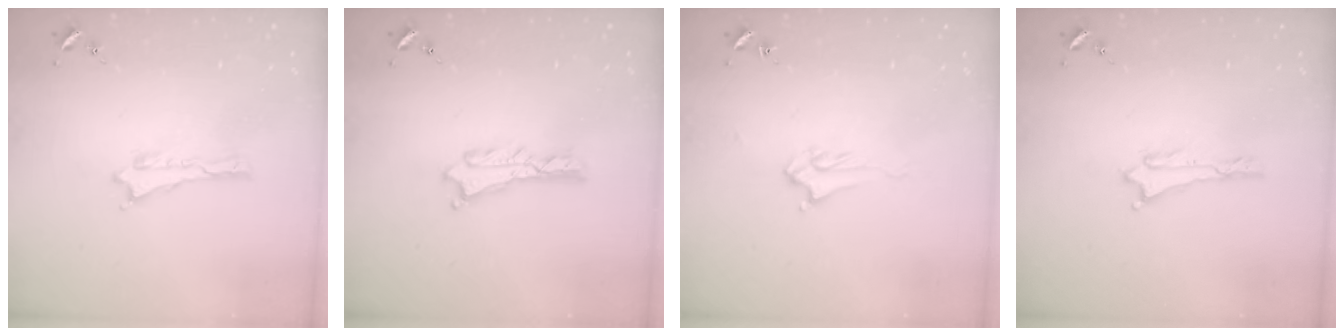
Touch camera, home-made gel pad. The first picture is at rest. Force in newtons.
{"total": 0.7, "press": 0.6, "slide": 0.2}
{"total": 2.5, "press": 2.4, "slide": 0.4}
{"total": 0.0}